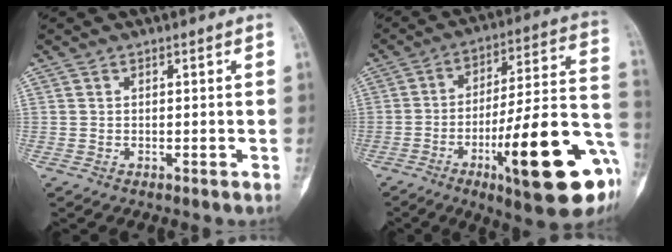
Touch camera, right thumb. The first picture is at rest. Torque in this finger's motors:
{"motor_torque": [3.18, 1.82, 1.46, -1.30, 0.57]}